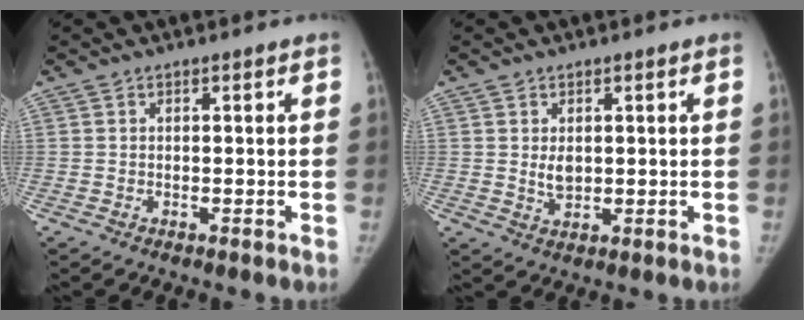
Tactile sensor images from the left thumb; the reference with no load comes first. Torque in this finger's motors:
{"motor_torque": [-0.21, 0.33, 0.37, -0.36, -0.04]}